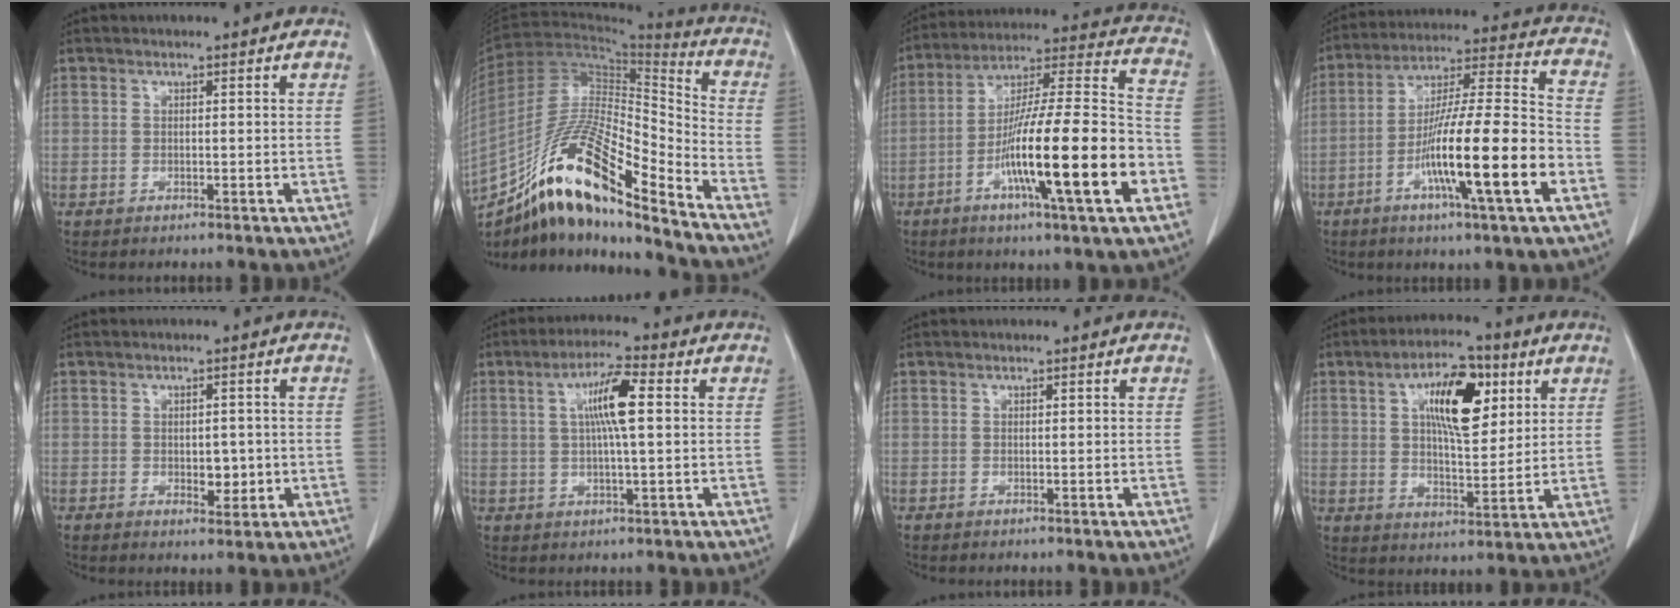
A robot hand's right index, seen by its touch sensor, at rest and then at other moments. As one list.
[{"total": 21.6, "force": [-15.1, 2.9, 15.1], "torque": [-0.291, -0.011, -0.274]}, {"total": 21.7, "force": [-7.4, 1.2, 20.4], "torque": [-0.324, -0.010, -0.122]}, {"total": 18.4, "force": [-6.5, 0.5, 17.2], "torque": [-0.295, -0.008, -0.108]}, {"total": 3.3, "force": [-0.3, 1.9, 2.7], "torque": [-0.029, 0.001, 0.007]}, {"total": 7.5, "force": [1.6, 0.6, 7.3], "torque": [-0.135, 0.009, 0.026]}, {"total": 0.0}, {"total": 18.3, "force": [6.7, 9.3, 14.2], "torque": [-0.224, 0.027, 0.107]}]